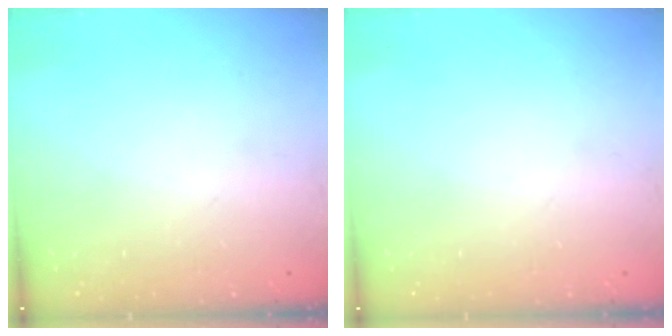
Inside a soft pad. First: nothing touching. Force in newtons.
{"total": 0.0}